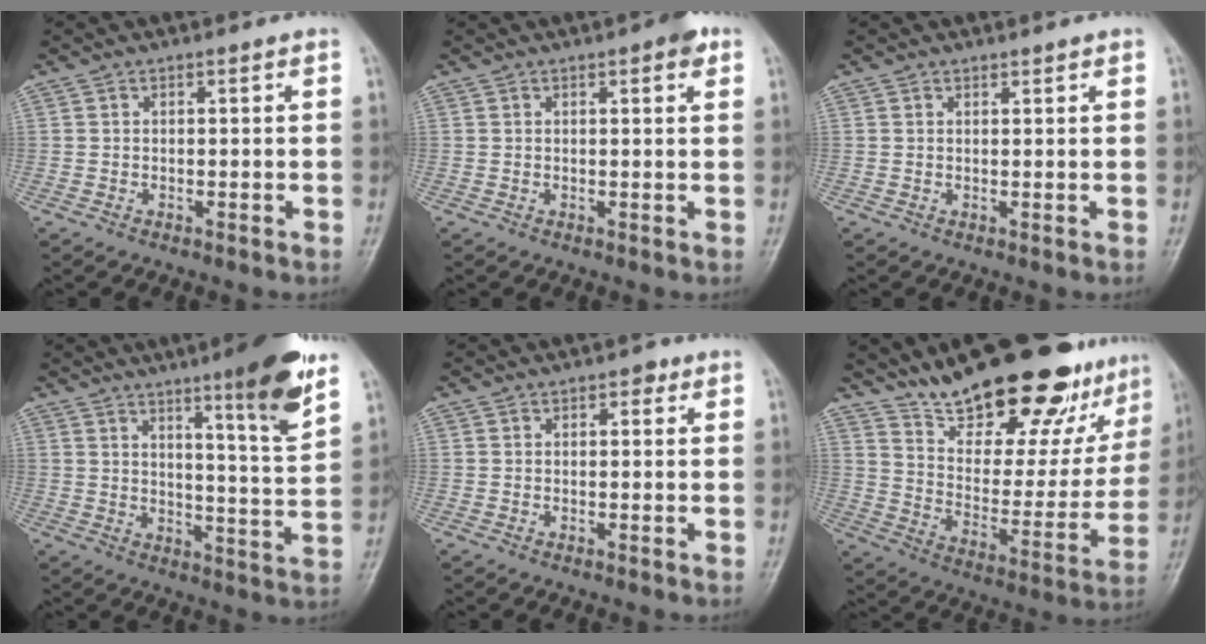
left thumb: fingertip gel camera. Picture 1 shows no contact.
{"total": 3.5, "force": [1.8, 1.1, 2.8], "torque": [-0.029, -0.002, 0.017]}
{"total": 1.0, "force": [0.9, 0.3, 0.3], "torque": [-0.001, -0.005, 0.013]}
{"total": 13.4, "force": [8.2, 1.3, 10.5], "torque": [-0.135, -0.053, 0.119]}
{"total": 1.9, "force": [0.9, 1.1, 1.2], "torque": [-0.003, 0.001, 0.009]}
{"total": 28.8, "force": [21.3, 10.2, 16.5], "torque": [-0.209, -0.095, 0.317]}